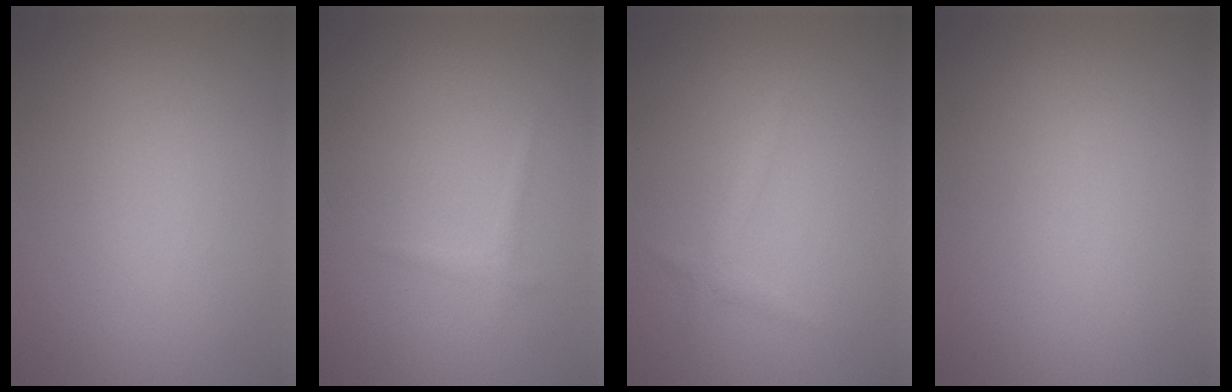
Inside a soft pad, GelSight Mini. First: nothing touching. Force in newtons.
{"total": 0.8, "press": 0.8, "slide": 0.0}
{"total": 1.1, "press": 1.1, "slide": 0.2}
{"total": 0.0}